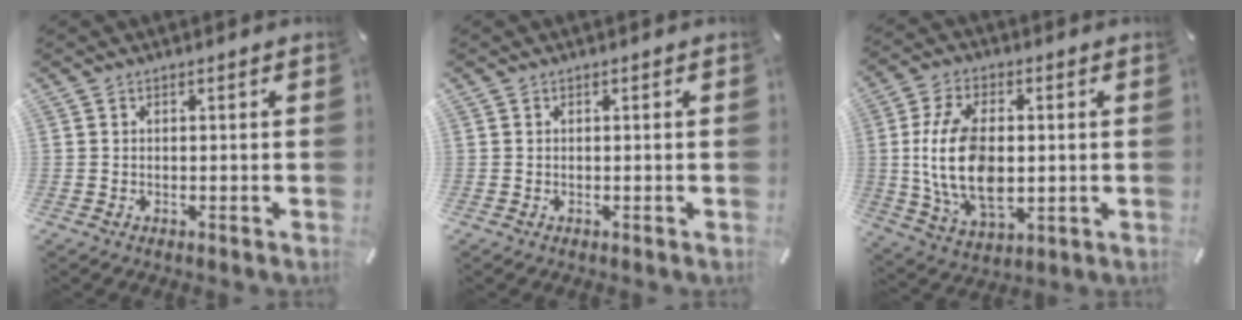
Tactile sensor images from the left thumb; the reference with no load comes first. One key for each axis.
{"total": 0.0}
{"total": 15.3, "fx": 0.4, "fy": 9.2, "fz": 12.1, "tx": -0.271, "ty": -0.009, "tz": 0.004}